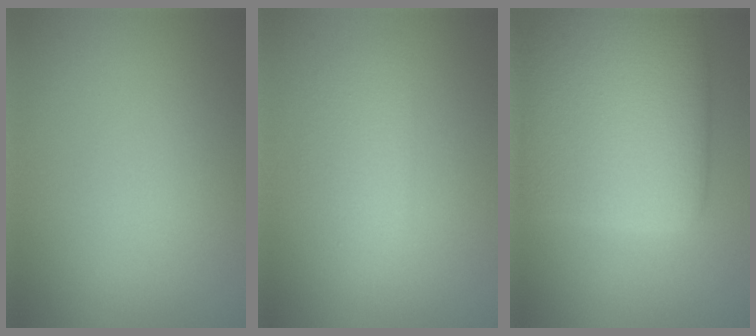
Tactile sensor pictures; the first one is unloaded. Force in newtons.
{"total": 2.4, "press": 2.4, "slide": 0.0}
{"total": 10.0, "press": 10.0, "slide": 0.3}